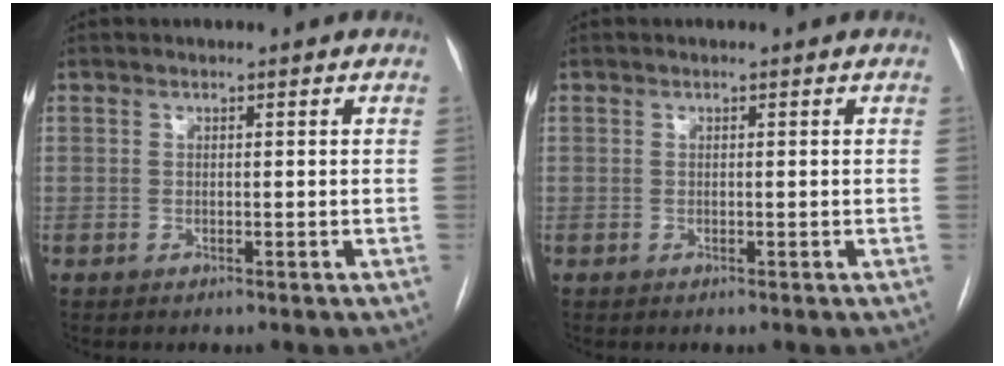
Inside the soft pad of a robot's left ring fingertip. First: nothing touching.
{"total": 0.0}